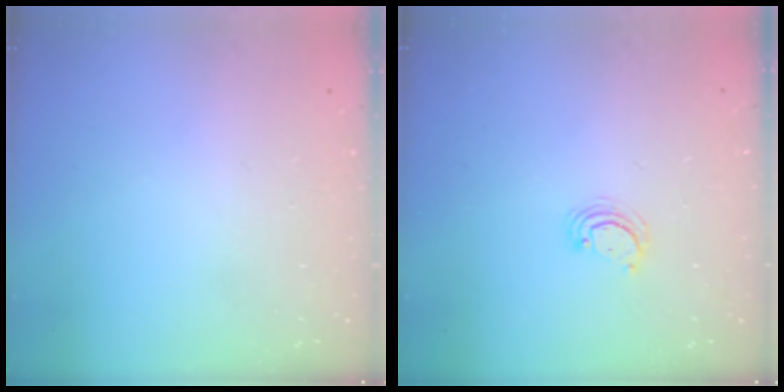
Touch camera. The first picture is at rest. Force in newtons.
{"total": 4.3, "press": 4.3, "slide": 0.4}